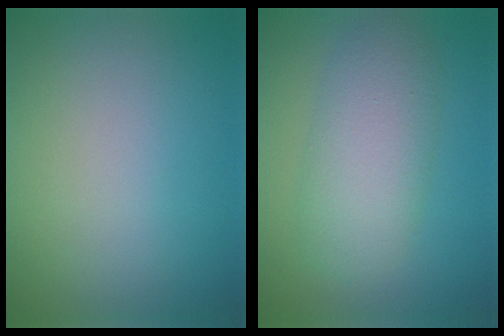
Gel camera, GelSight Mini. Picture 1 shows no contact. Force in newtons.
{"total": 5.3, "press": 5.3, "slide": 0.0}